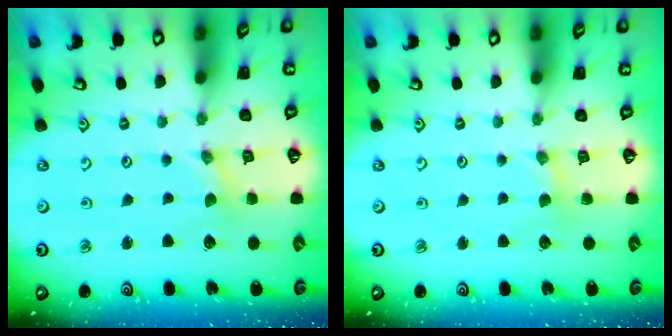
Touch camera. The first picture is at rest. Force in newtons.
{"total": 2.1, "press": 2.1, "slide": 0.3}